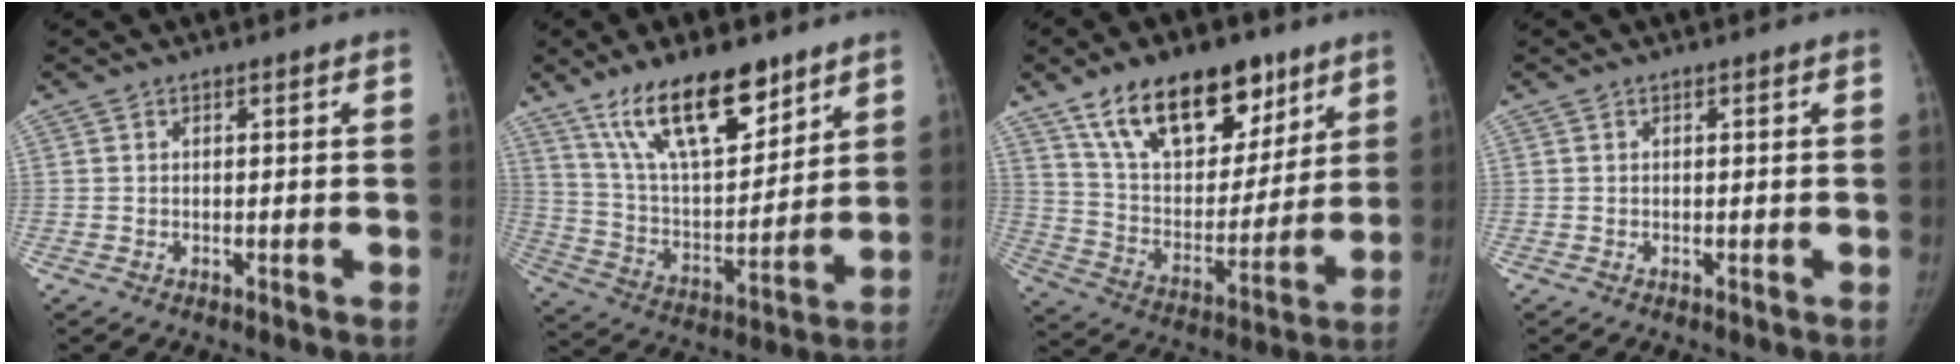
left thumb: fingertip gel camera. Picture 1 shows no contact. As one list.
[{"total": 19.8, "force": [13.1, 7.8, 12.6], "torque": [-0.181, -0.065, 0.243]}, {"total": 23.1, "force": [14.2, 12.2, 13.5], "torque": [-0.176, -0.045, 0.248]}, {"total": 0.0}]